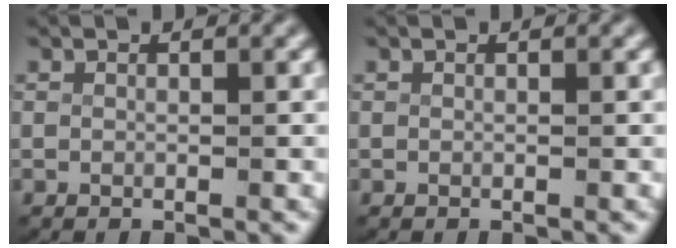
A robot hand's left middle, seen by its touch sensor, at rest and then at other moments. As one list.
[{"total": 0.0}]